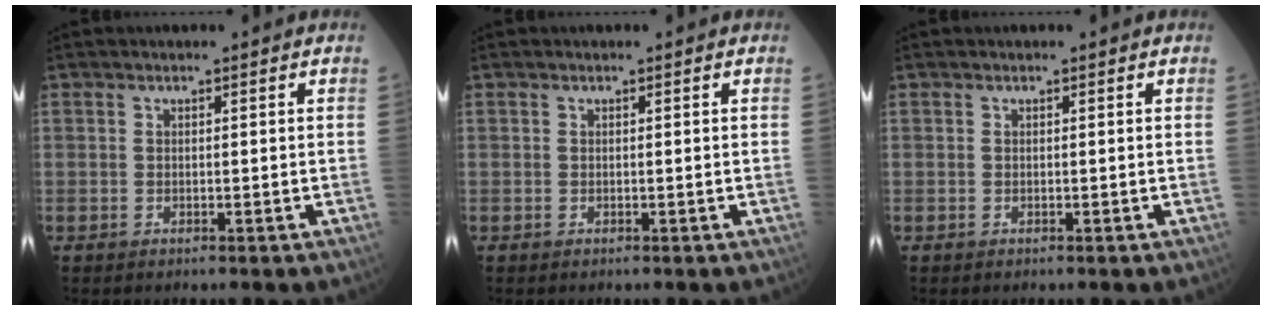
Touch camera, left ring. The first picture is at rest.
{"total": 0.0}
{"total": 0.0}